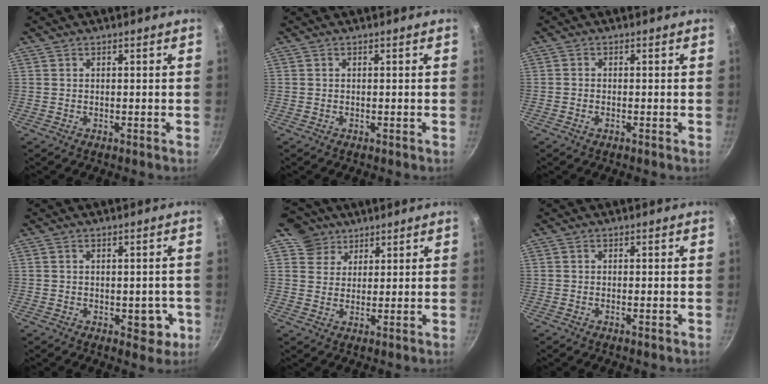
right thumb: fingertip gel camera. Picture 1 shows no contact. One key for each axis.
{"total": 0.0}
{"total": 1.0, "fx": -0.6, "fy": 0.5, "fz": 0.7, "tx": -0.021, "ty": 0.004, "tz": -0.015}
{"total": 5.6, "fx": -1.4, "fy": 3.5, "fz": 4.1, "tx": -0.018, "ty": 0.011, "tz": -0.013}
{"total": 6.2, "fx": 3.8, "fy": 4.9, "fz": 0.5, "tx": 0.032, "ty": -0.002, "tz": 0.059}
{"total": 1.2, "fx": -0.4, "fy": 0.3, "fz": 1.0, "tx": -0.021, "ty": 0.003, "tz": -0.010}